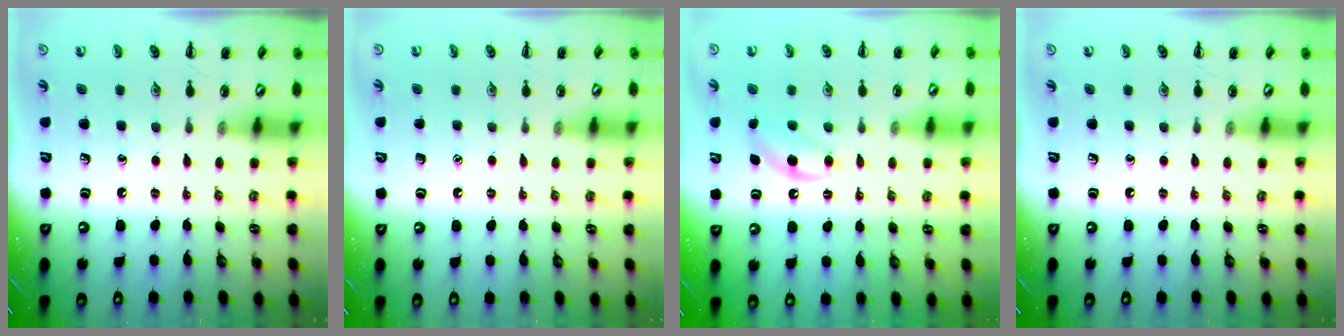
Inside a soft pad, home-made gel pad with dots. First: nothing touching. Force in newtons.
{"total": 1.4, "press": 1.4, "slide": 0.1}
{"total": 4.7, "press": 4.4, "slide": 1.4}
{"total": 0.0}